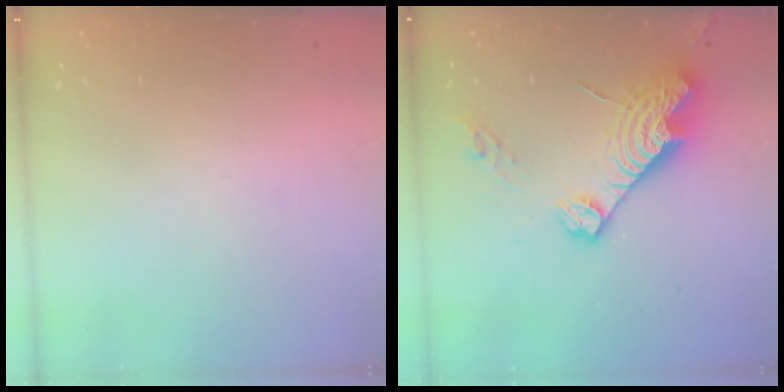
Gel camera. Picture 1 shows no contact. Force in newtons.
{"total": 16.4, "press": 16.3, "slide": 1.5}